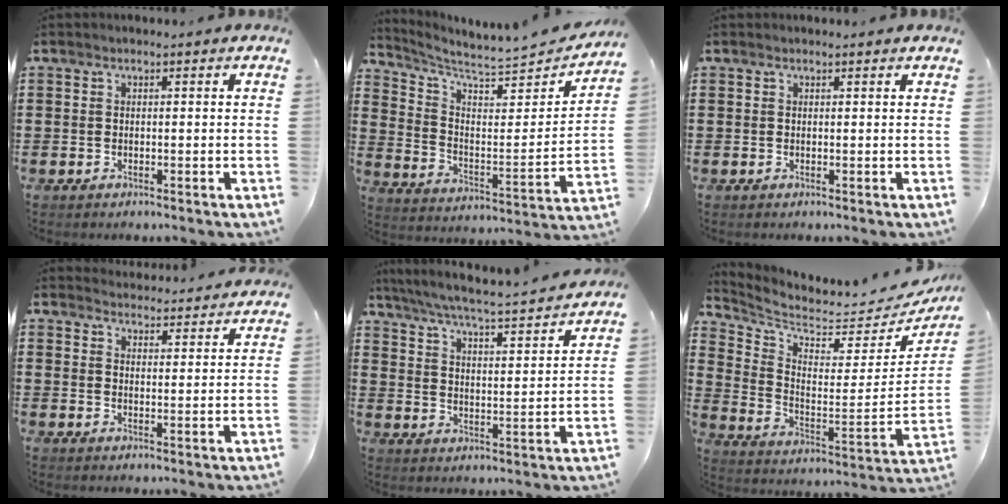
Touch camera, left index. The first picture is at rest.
{"total": 5.4, "force": [4.8, 0.5, 2.6], "torque": [-0.075, -0.046, 0.074]}
{"total": 0.0}
{"total": 3.7, "force": [3.7, 0.1, -0.2], "torque": [-0.001, -0.025, 0.066]}
{"total": 4.4, "force": [4.1, -0.5, 1.7], "torque": [-0.055, -0.039, 0.059]}
{"total": 4.0, "force": [3.9, 0.3, 1.1], "torque": [-0.049, -0.058, 0.058]}